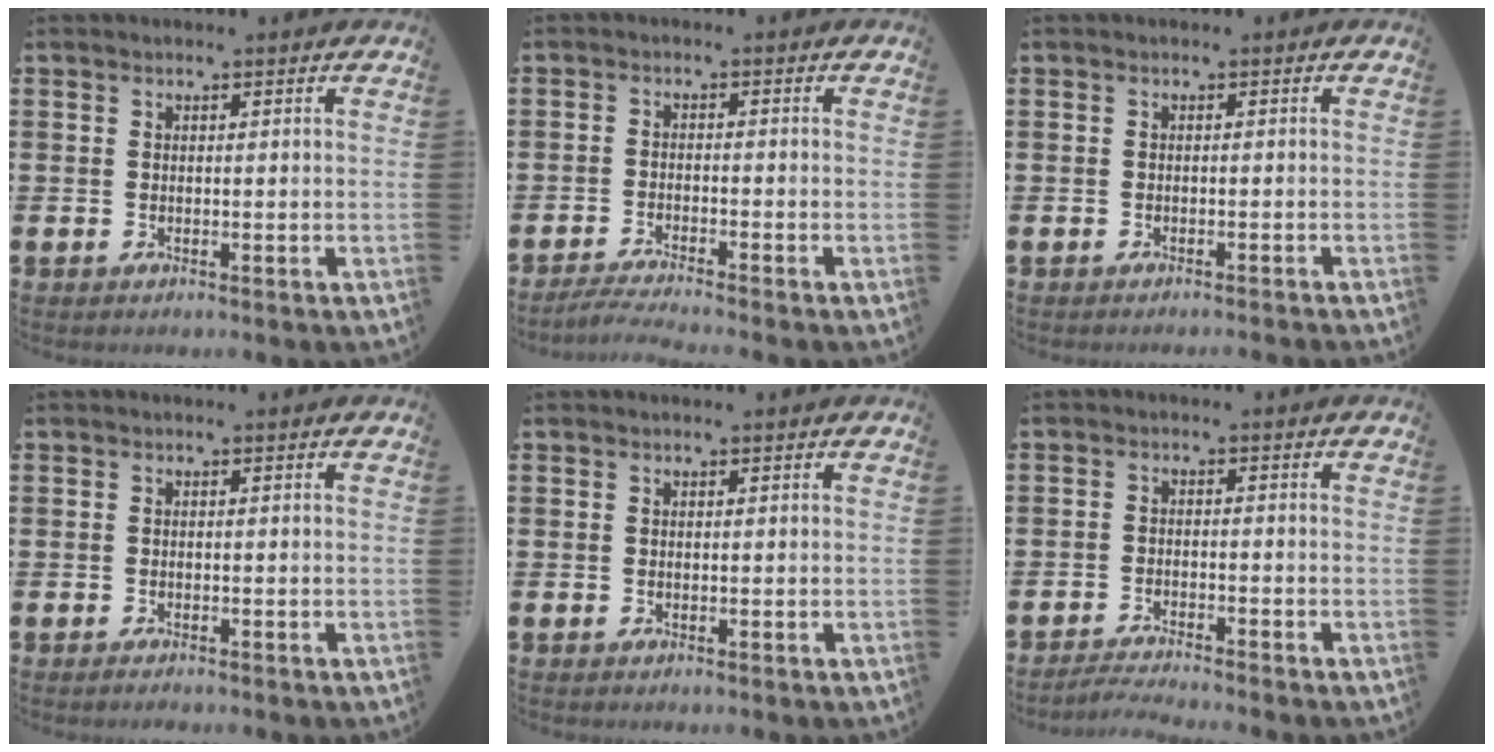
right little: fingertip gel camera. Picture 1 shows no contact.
{"total": 2.2, "force": [-2.0, -0.2, 0.9], "torque": [-0.013, 0.001, -0.038]}
{"total": 0.6, "force": [-0.5, -0.2, 0.0], "torque": [0.001, 0.000, -0.012]}
{"total": 0.5, "force": [-0.5, 0.1, 0.2], "torque": [-0.005, -0.003, -0.009]}
{"total": 0.0}
{"total": 2.1, "force": [-2.0, -0.2, 0.3], "torque": [-0.006, 0.004, -0.041]}